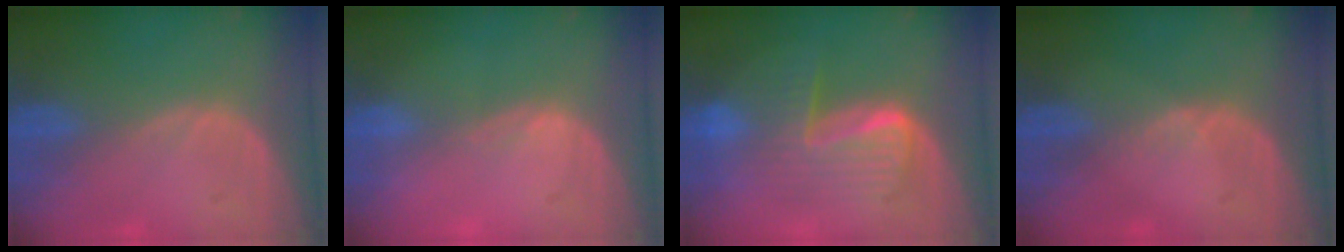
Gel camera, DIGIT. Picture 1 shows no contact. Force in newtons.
{"total": 0.6, "press": 0.5, "slide": 0.4}
{"total": 8.6, "press": 8.5, "slide": 0.5}
{"total": 1.1, "press": 0.8, "slide": 0.8}